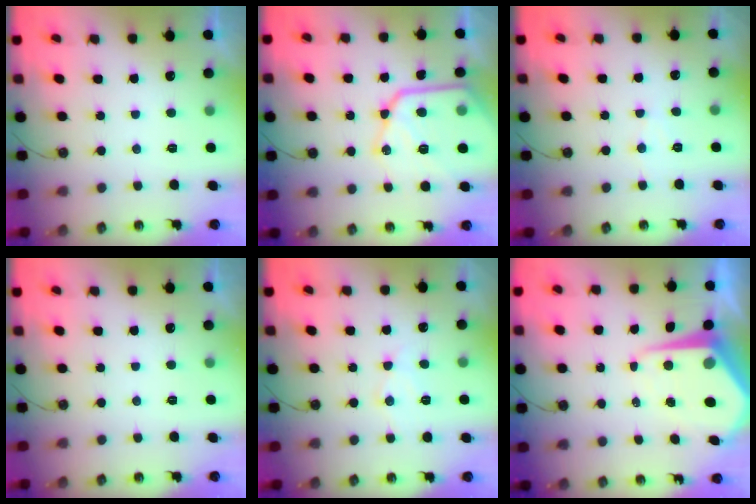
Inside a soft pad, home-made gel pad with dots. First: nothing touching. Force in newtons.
{"total": 19.7, "press": 19.6, "slide": 2.1}
{"total": 4.3, "press": 4.2, "slide": 0.7}
{"total": 0.0}
{"total": 8.7, "press": 8.6, "slide": 0.8}
{"total": 9.8, "press": 9.8, "slide": 0.8}